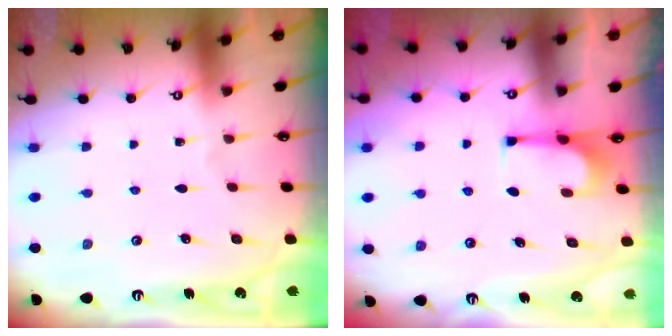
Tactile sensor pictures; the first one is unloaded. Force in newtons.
{"total": 2.1, "press": 1.9, "slide": 0.8}